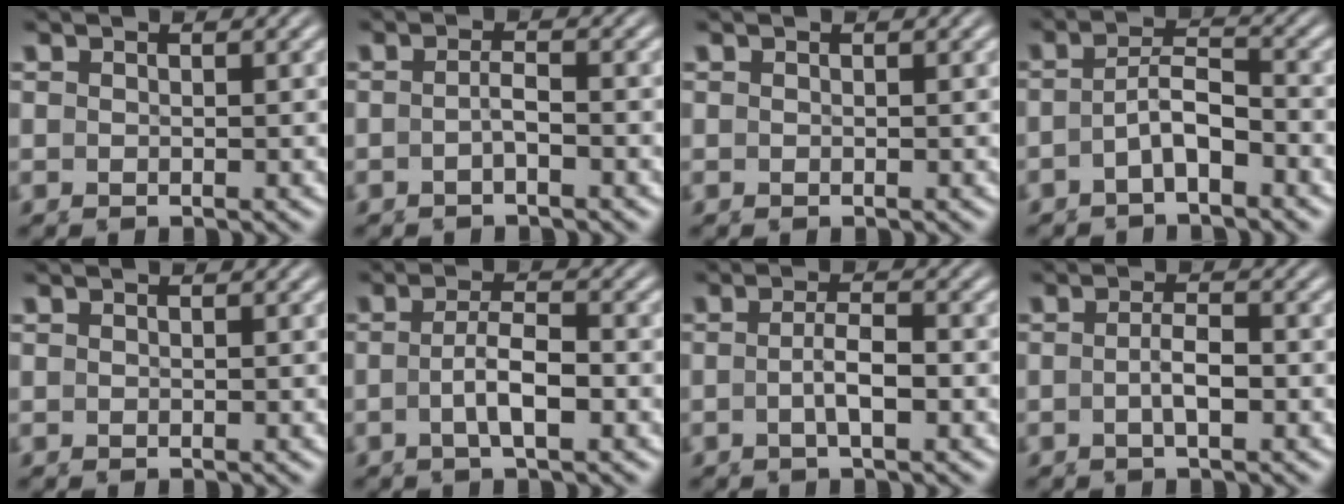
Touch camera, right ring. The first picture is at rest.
{"total": 1.5, "force": [-0.8, -0.3, 1.2], "torque": [-0.019, 0.000, -0.017]}
{"total": 0.0}
{"total": 2.7, "force": [-1.6, 0.7, 2.0], "torque": [-0.033, -0.007, -0.023]}
{"total": 0.0}
{"total": 2.9, "force": [-1.0, 0.2, 2.7], "torque": [-0.043, -0.007, -0.013]}
{"total": 2.3, "force": [-0.8, -0.1, 2.2], "torque": [-0.036, -0.005, -0.012]}
{"total": 2.0, "force": [-0.7, -0.1, 1.9], "torque": [-0.031, -0.004, -0.012]}